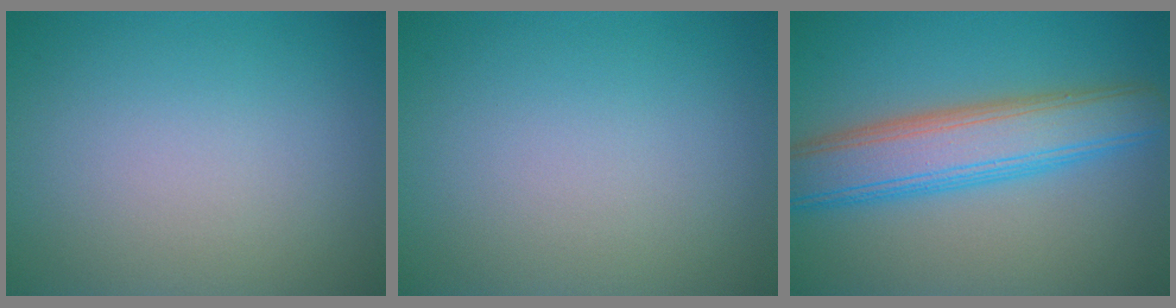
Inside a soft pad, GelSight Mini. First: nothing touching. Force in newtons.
{"total": 0.0}
{"total": 7.1, "press": 7.1, "slide": 0.4}